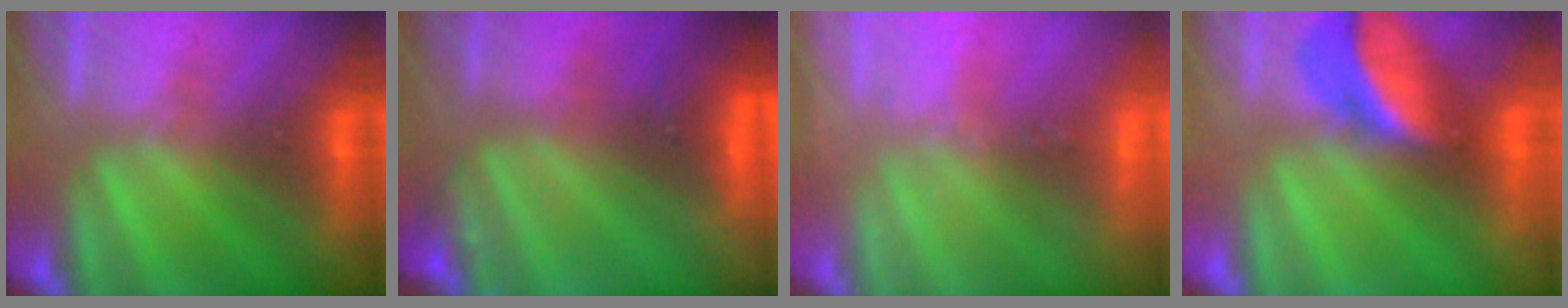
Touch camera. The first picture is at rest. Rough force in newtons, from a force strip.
{"total": 3.9}
{"total": 2.4}
{"total": 2.6}